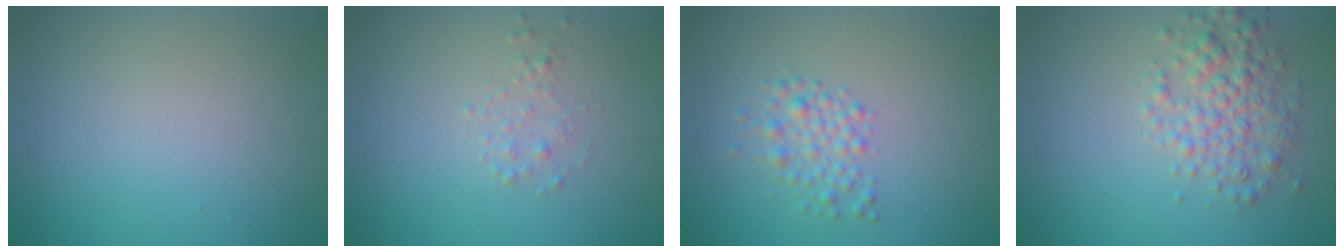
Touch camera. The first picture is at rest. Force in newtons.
{"total": 0.9, "press": 0.9, "slide": 0.0}
{"total": 2.2, "press": 2.2, "slide": 0.1}
{"total": 3.5, "press": 3.5, "slide": 0.1}